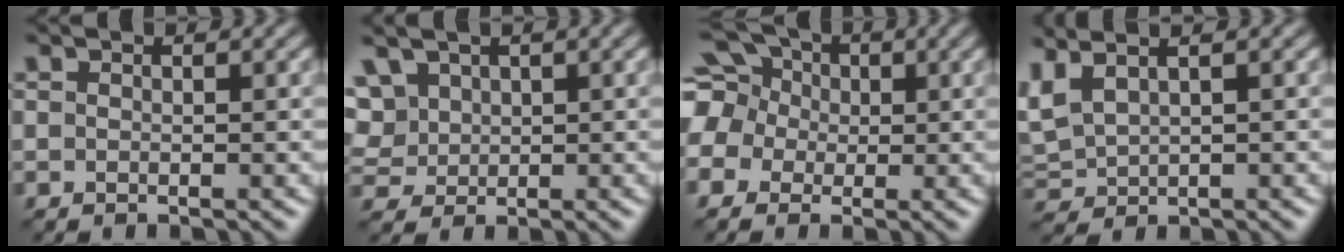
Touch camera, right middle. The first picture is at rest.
{"total": 7.7, "force": [3.6, 5.6, 4.0], "torque": [-0.084, 0.031, 0.055]}
{"total": 12.3, "force": [3.1, 10.3, 5.8], "torque": [-0.162, 0.042, 0.027]}
{"total": 3.0, "force": [1.1, 1.6, 2.3], "torque": [-0.070, 0.014, 0.034]}